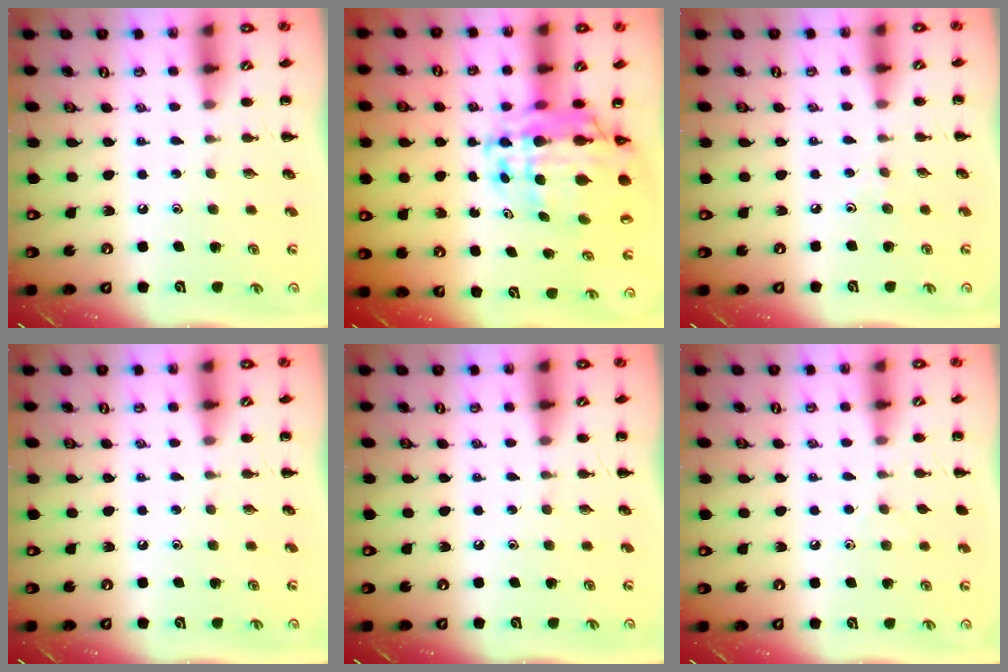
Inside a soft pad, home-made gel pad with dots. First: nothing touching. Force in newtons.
{"total": 13.9, "press": 13.2, "slide": 4.4}
{"total": 2.2, "press": 2.1, "slide": 0.9}
{"total": 0.0}
{"total": 0.0}
{"total": 3.4, "press": 3.1, "slide": 1.3}